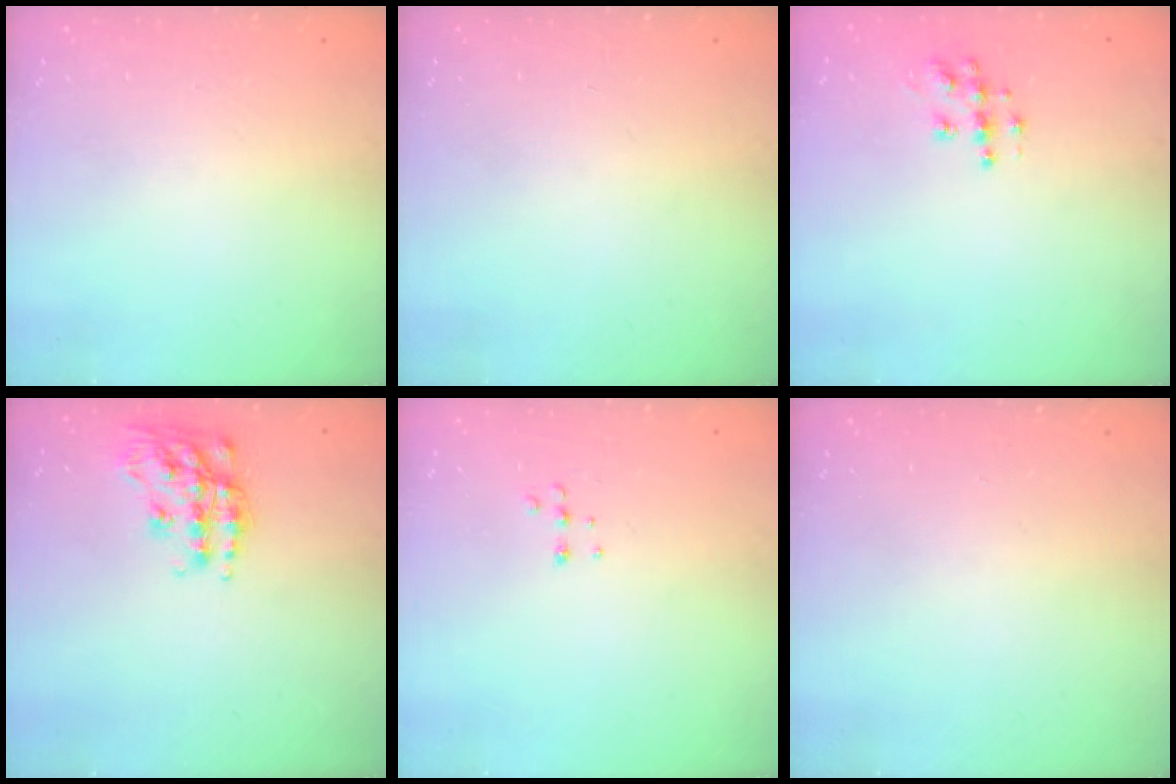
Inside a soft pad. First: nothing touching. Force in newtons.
{"total": 0.0}
{"total": 8.6, "press": 8.6, "slide": 0.4}
{"total": 16.6, "press": 16.5, "slide": 1.0}
{"total": 4.5, "press": 4.4, "slide": 0.7}
{"total": 0.0}